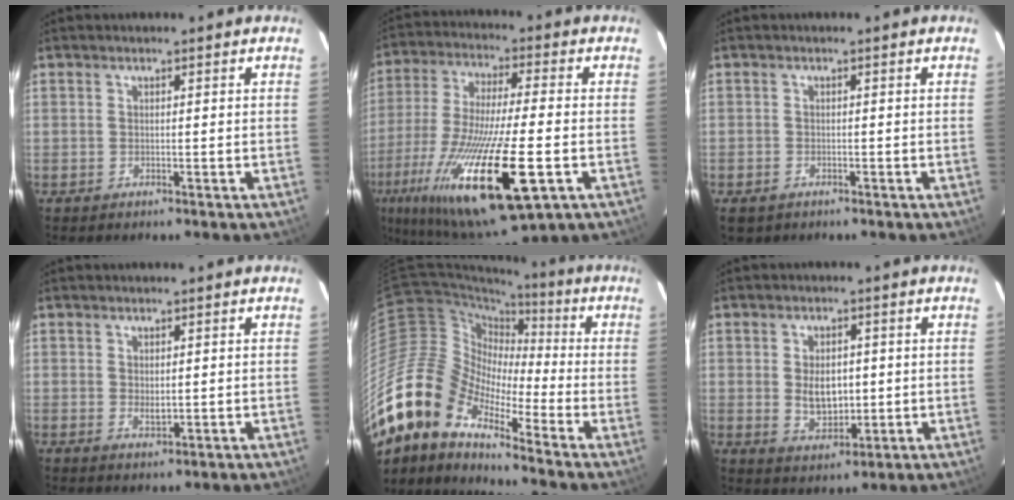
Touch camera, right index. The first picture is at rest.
{"total": 25.5, "force": [-10.3, 5.9, 22.6], "torque": [-0.449, -0.074, -0.184]}
{"total": 2.8, "force": [-1.5, 2.0, 1.1], "torque": [-0.027, -0.005, -0.020]}
{"total": 1.8, "force": [0.2, 1.1, 1.5], "torque": [-0.025, -0.002, 0.005]}
{"total": 20.5, "force": [-13.5, 8.9, 12.6], "torque": [-0.224, -0.037, -0.265]}
{"total": 6.7, "force": [0.2, 4.3, 5.2], "torque": [-0.092, -0.003, 0.013]}